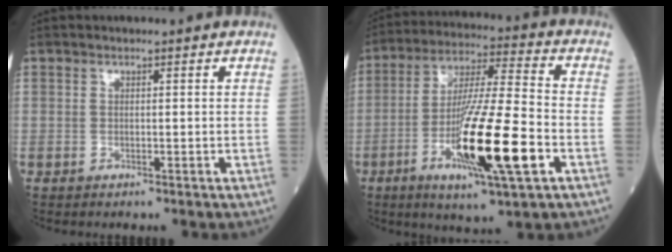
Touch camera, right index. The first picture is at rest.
{"total": 17.5, "force": [-5.7, 1.0, 16.5], "torque": [-0.304, -0.021, -0.097]}